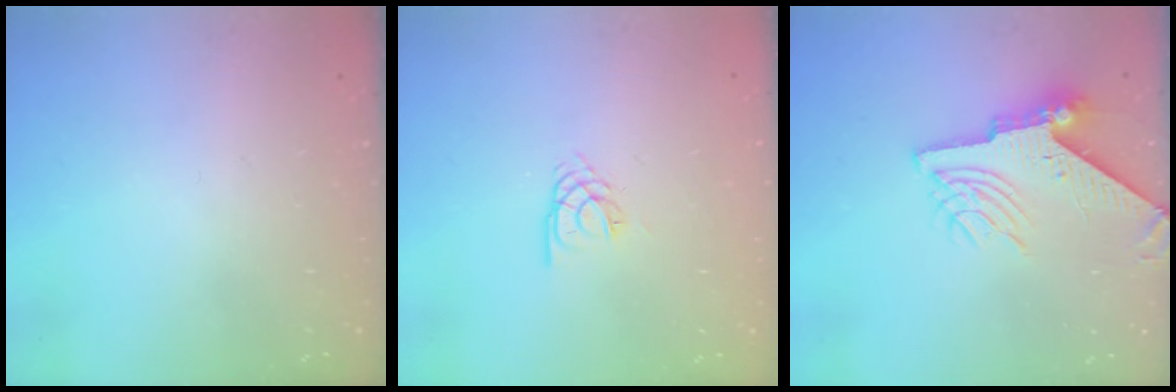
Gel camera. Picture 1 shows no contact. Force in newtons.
{"total": 3.2, "press": 3.2, "slide": 0.5}
{"total": 8.7, "press": 8.7, "slide": 1.2}